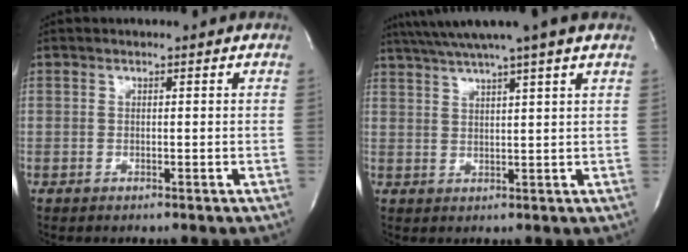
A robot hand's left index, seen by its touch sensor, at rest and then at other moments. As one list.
[{"total": 10.7, "force": [8.7, -1.5, 6.1], "torque": [-0.110, 0.025, 0.122]}]